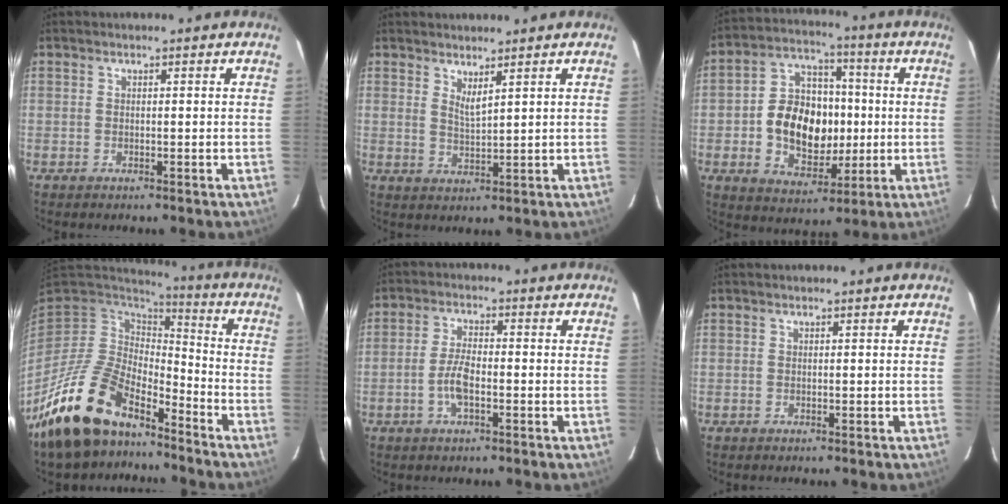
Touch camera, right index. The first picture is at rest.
{"total": 2.9, "force": [2.2, 0.2, 1.8], "torque": [-0.032, -0.006, 0.037]}
{"total": 14.5, "force": [-1.2, 10.6, 9.7], "torque": [-0.197, 0.027, -0.010]}
{"total": 17.8, "force": [-13.5, 7.1, 9.2], "torque": [-0.197, -0.018, -0.248]}
{"total": 5.0, "force": [-1.7, 1.8, 4.3], "torque": [-0.092, 0.004, -0.033]}
{"total": 0.0}